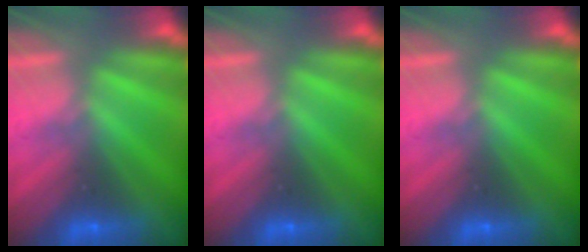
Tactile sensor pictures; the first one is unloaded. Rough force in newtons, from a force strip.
{"total": 0.0}
{"total": 0.0}